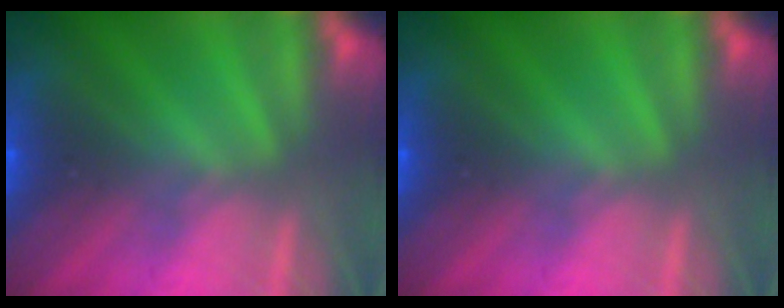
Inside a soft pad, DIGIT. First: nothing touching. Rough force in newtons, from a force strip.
{"total": 0.0}